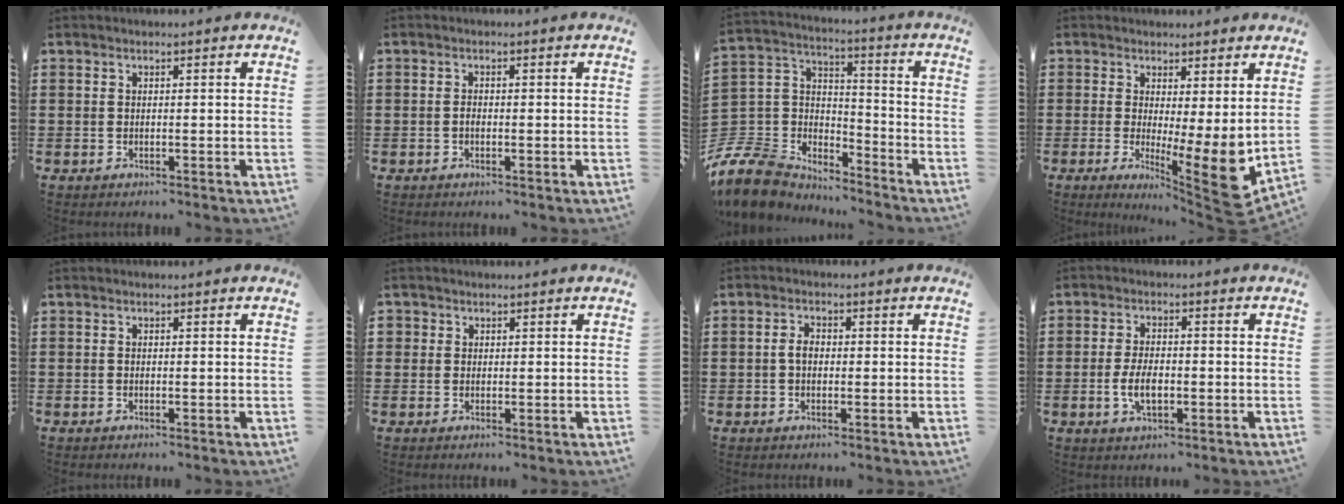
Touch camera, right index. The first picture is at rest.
{"total": 0.9, "force": [-0.3, 0.5, 0.6], "torque": [-0.014, -0.002, -0.006]}
{"total": 9.4, "force": [-7.8, 5.0, 1.8], "torque": [-0.087, 0.003, -0.156]}
{"total": 8.1, "force": [0.1, 1.3, 8.0], "torque": [-0.108, -0.034, 0.009]}
{"total": 0.0}
{"total": 1.2, "force": [0.5, 1.1, 0.1], "torque": [-0.006, 0.005, 0.009]}
{"total": 2.2, "force": [-0.1, 1.4, 1.7], "torque": [-0.034, 0.007, -0.003]}
{"total": 4.7, "force": [-1.0, 2.3, 4.0], "torque": [-0.085, 0.000, -0.020]}